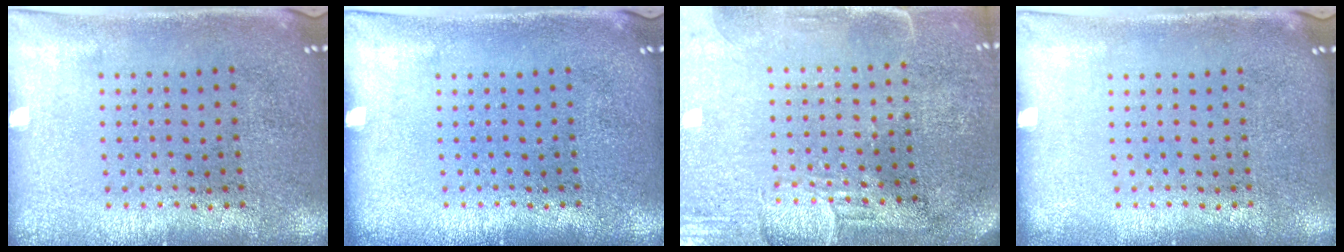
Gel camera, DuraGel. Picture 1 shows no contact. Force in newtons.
{"total": 0.0}
{"total": 3.9, "press": 3.4, "slide": 1.8}
{"total": 0.0}